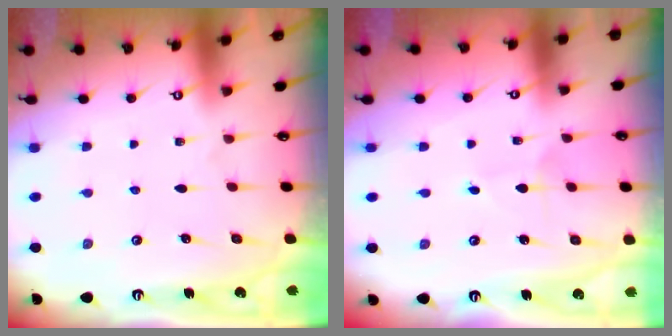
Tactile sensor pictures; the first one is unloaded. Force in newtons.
{"total": 2.5, "press": 2.5, "slide": 0.1}